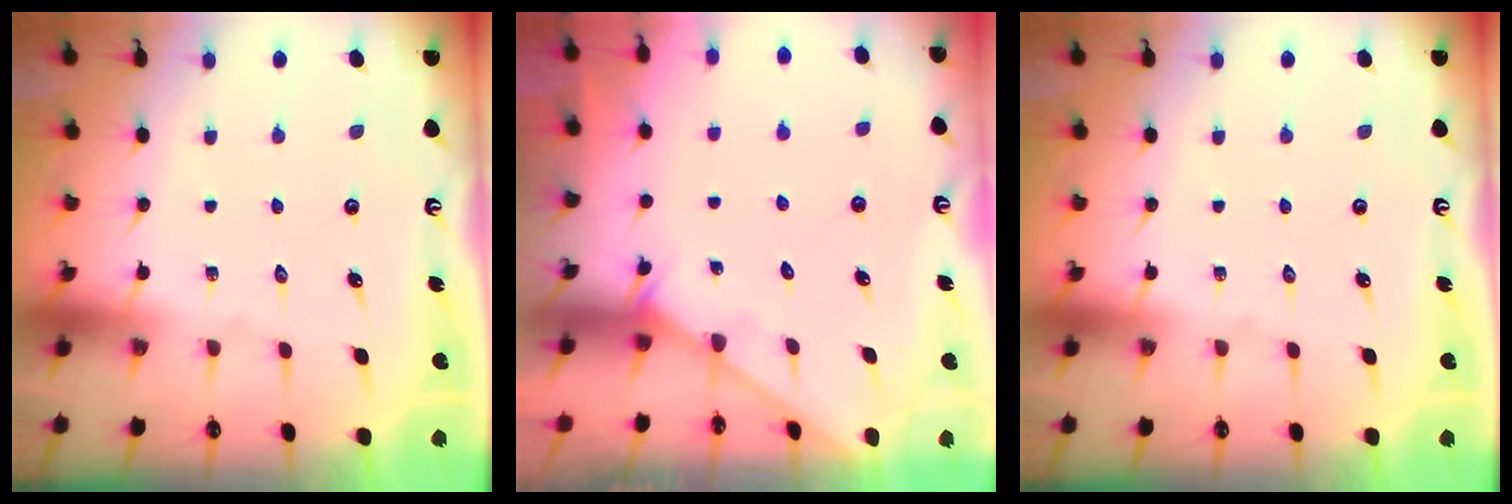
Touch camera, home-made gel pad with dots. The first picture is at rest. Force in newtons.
{"total": 2.2, "press": 2.2, "slide": 0.2}
{"total": 0.0}